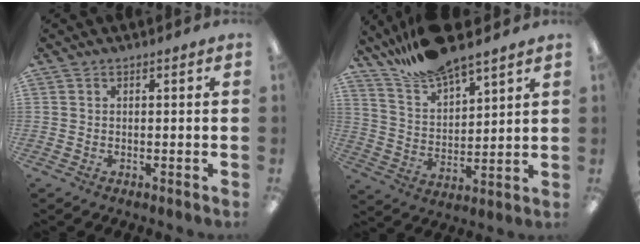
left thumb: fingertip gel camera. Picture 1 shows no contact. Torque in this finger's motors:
{"motor_torque": [0.30, 0.10, -0.11, -0.27, 0.05]}